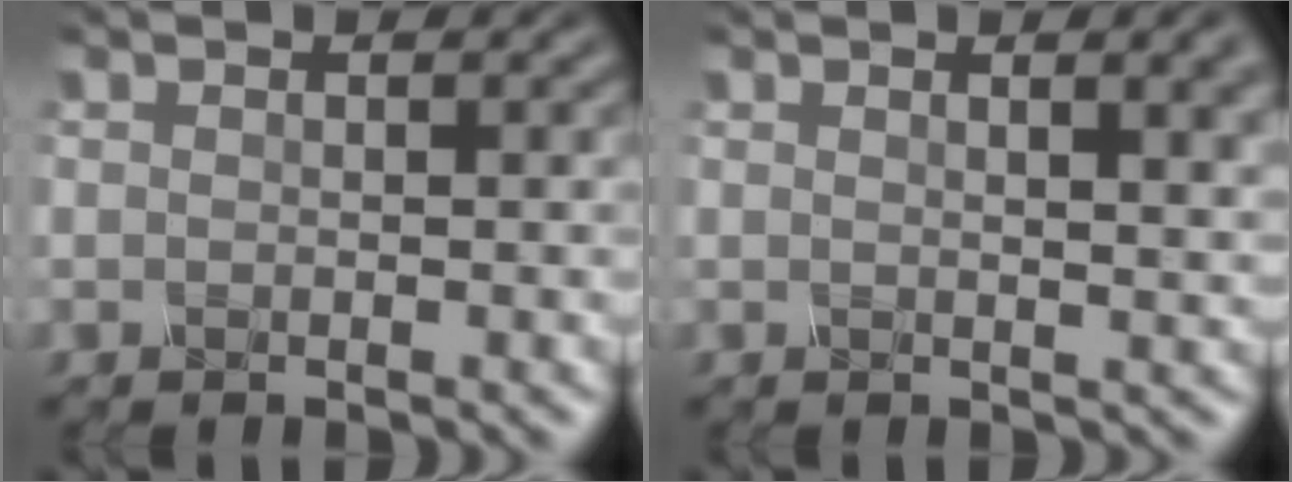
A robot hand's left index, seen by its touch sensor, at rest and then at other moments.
{"total": 4.8, "force": [2.0, 1.8, 3.9], "torque": [-0.026, 0.014, 0.019]}